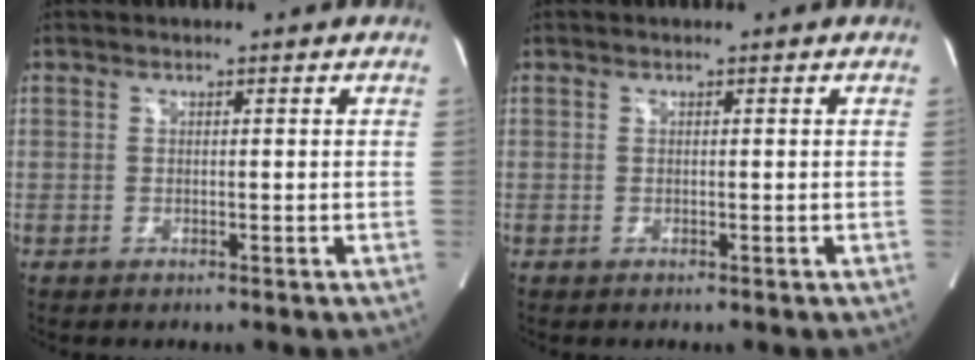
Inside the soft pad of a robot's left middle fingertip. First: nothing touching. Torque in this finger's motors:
{"motor_torque": [0.16, -0.06, 0.09, 0.02]}